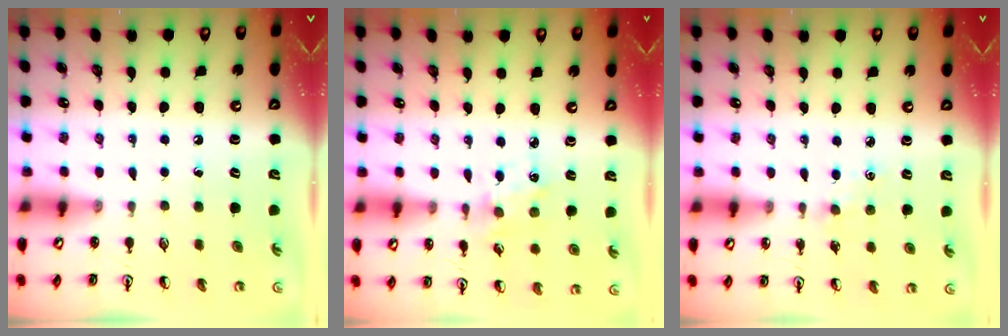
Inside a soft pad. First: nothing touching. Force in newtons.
{"total": 1.6, "press": 1.6, "slide": 0.0}
{"total": 2.0, "press": 2.0, "slide": 0.3}